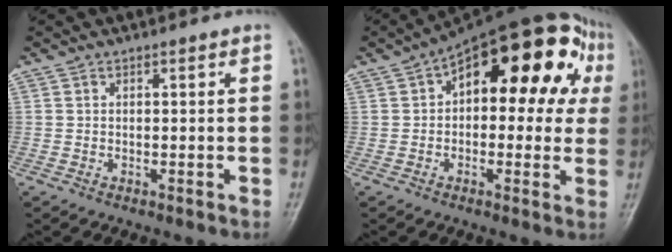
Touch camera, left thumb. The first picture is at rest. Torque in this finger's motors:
{"motor_torque": [0.80, 3.16, 1.53, 0.17, 0.30]}